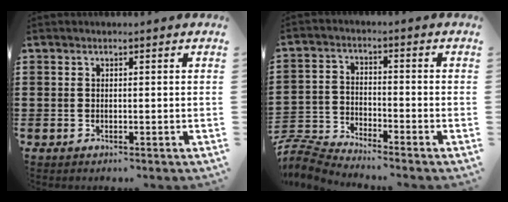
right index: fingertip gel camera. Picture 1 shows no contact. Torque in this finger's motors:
{"motor_torque": [-1.24, 0.90, -1.05, -0.21]}